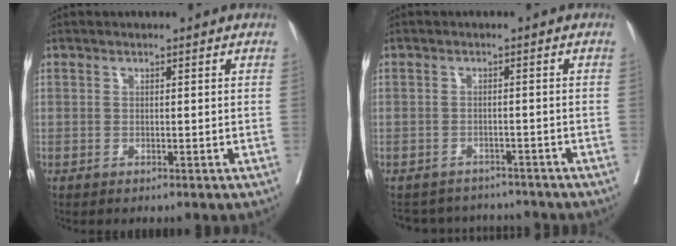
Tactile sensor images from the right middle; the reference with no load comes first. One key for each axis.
{"total": 8.8, "fx": -8.4, "fy": 2.2, "fz": 0.9, "tx": -0.018, "ty": 0.013, "tz": -0.109}